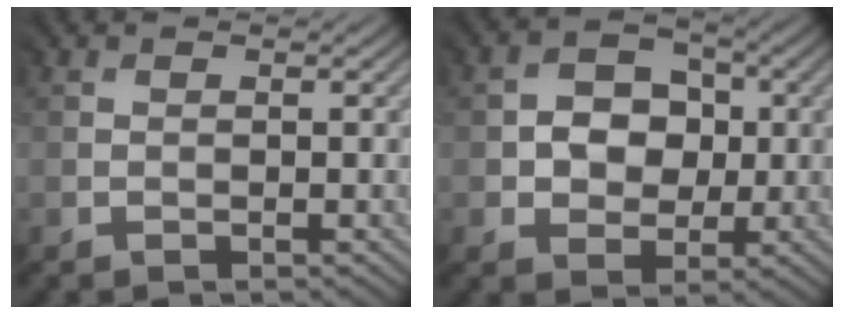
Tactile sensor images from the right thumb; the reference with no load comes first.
{"total": 4.7, "force": [0.1, 4.3, 1.9], "torque": [-0.034, 0.007, -0.010]}